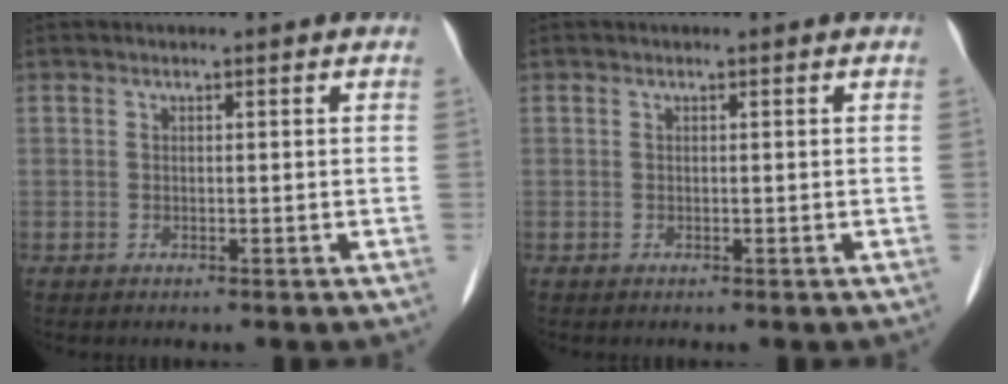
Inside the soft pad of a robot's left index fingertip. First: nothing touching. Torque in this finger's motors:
{"motor_torque": [0.00, 0.00, 0.00, 0.00]}